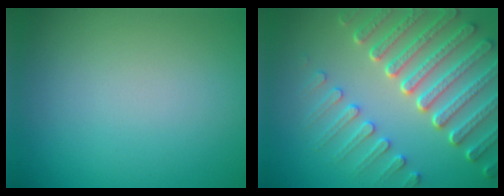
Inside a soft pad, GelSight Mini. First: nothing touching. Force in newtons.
{"total": 8.0, "press": 6.1, "slide": 5.2}